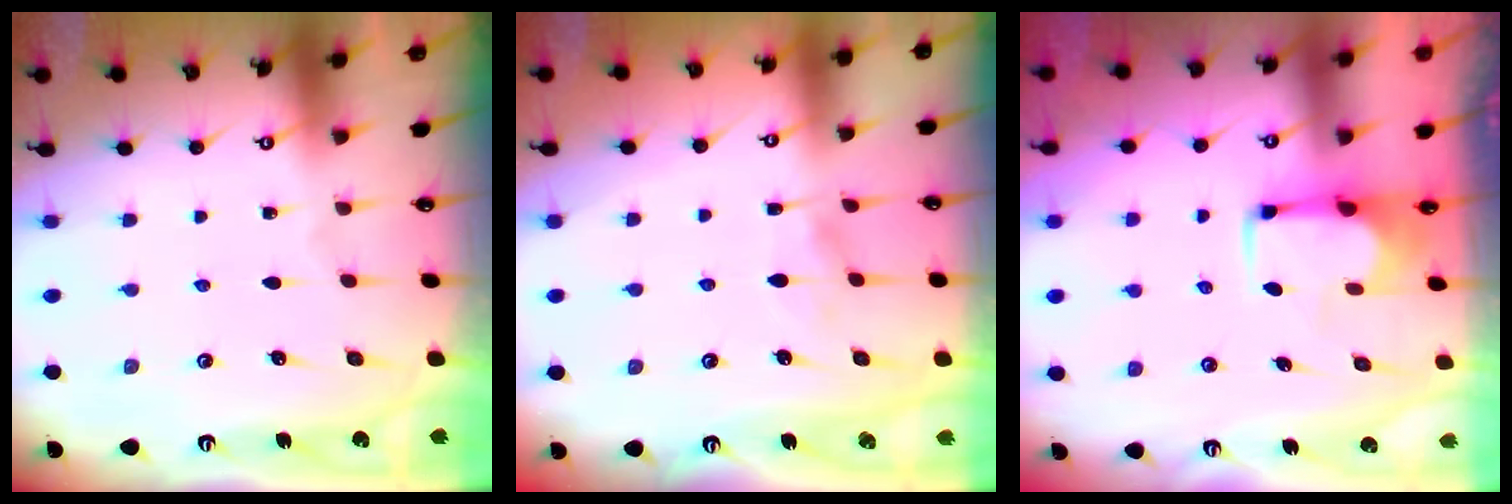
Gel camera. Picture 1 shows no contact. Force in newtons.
{"total": 4.5, "press": 4.5, "slide": 0.5}
{"total": 1.7, "press": 1.6, "slide": 0.6}